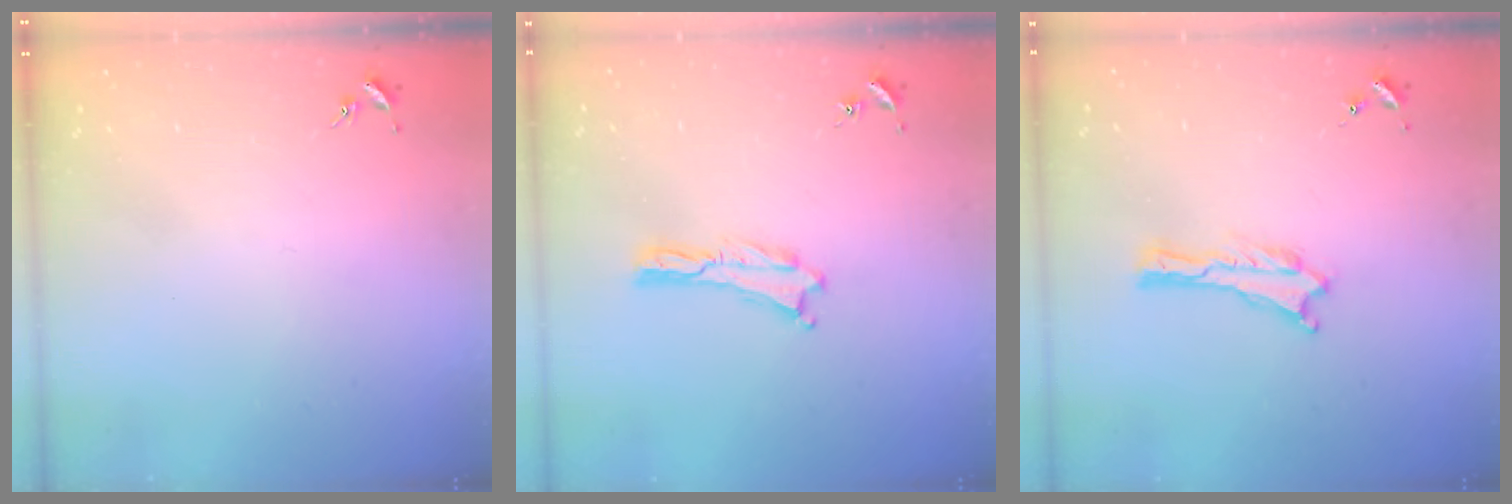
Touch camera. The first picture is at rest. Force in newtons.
{"total": 0.0}
{"total": 0.0}